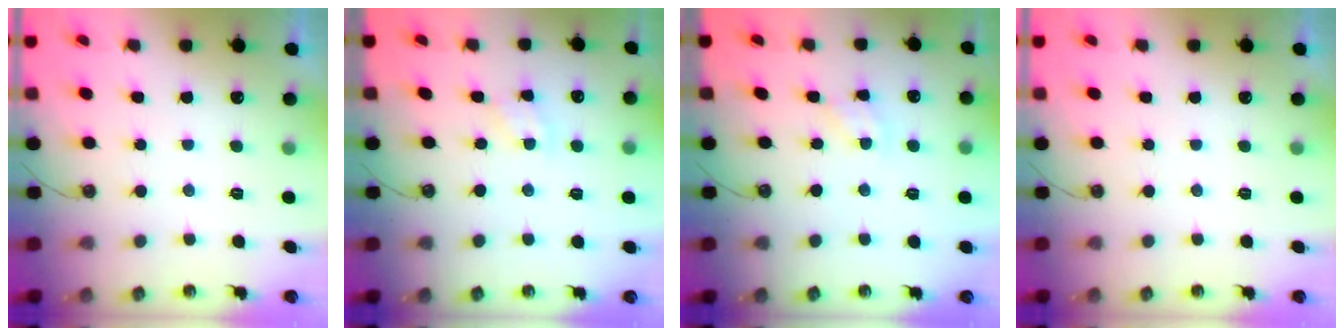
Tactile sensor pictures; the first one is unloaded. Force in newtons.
{"total": 2.8, "press": 2.8, "slide": 0.4}
{"total": 3.2, "press": 3.2, "slide": 0.4}
{"total": 0.0}